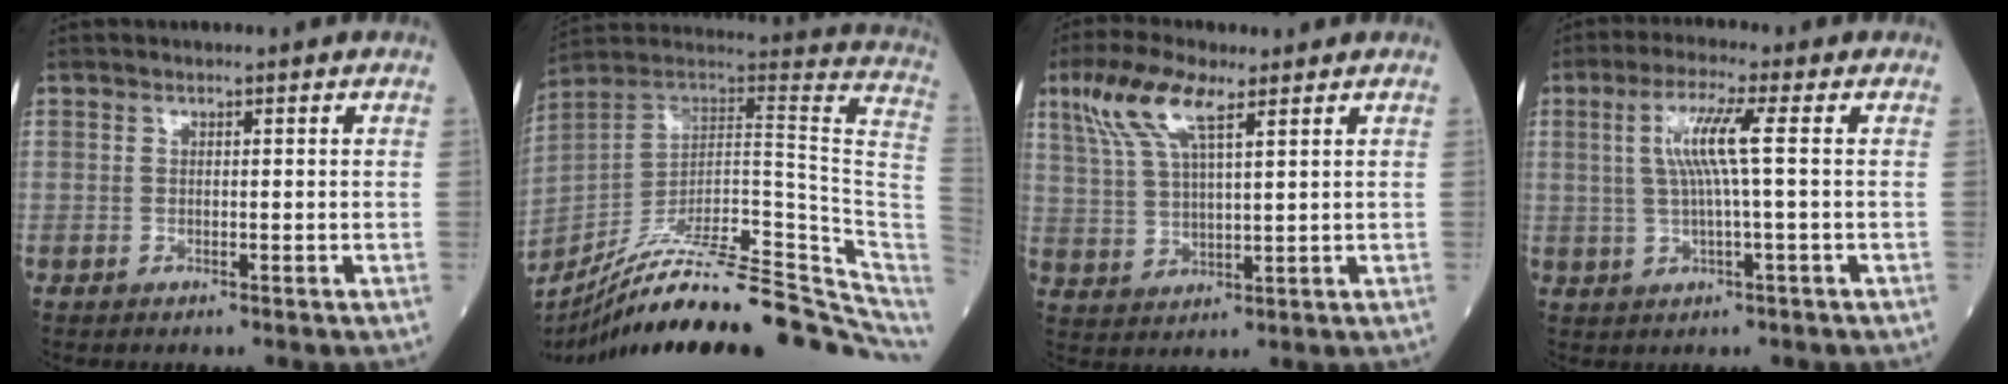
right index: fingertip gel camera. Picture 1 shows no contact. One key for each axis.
{"total": 29.5, "fx": -24.3, "fy": 3.5, "fz": 16.4, "tx": -0.140, "ty": 0.005, "tz": -0.352}
{"total": 9.0, "fx": 5.1, "fy": 1.9, "fz": 7.2, "tx": -0.162, "ty": 0.016, "tz": 0.107}
{"total": 6.5, "fx": 1.1, "fy": -0.6, "fz": 6.4, "tx": -0.131, "ty": 0.009, "tz": 0.024}